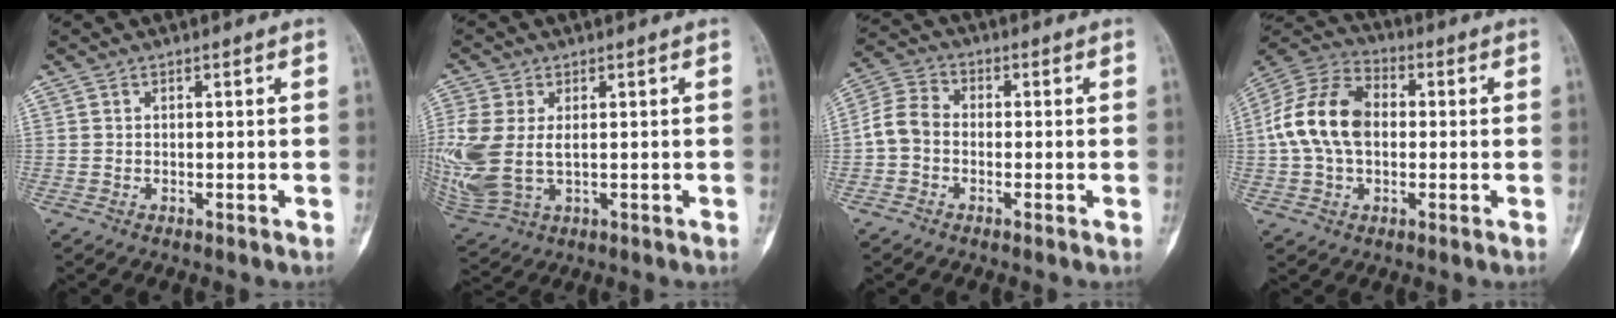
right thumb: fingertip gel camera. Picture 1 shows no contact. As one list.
[{"total": 14.6, "force": [0.3, 9.4, 11.1], "torque": [-0.307, -0.010, 0.022]}, {"total": 6.0, "force": [-1.2, 4.6, 3.6], "torque": [-0.065, 0.019, -0.037]}, {"total": 14.6, "force": [0.4, 9.8, 10.9], "torque": [-0.205, 0.032, -0.002]}]